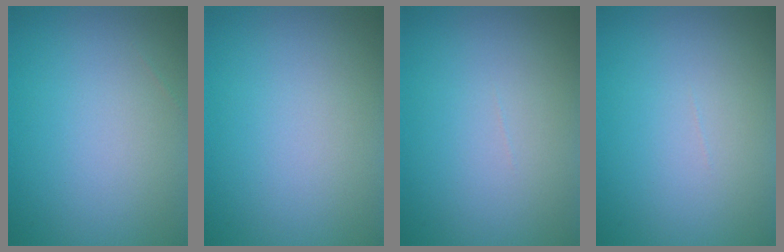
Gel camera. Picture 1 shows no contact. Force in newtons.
{"total": 0.0}
{"total": 0.0}
{"total": 0.0}